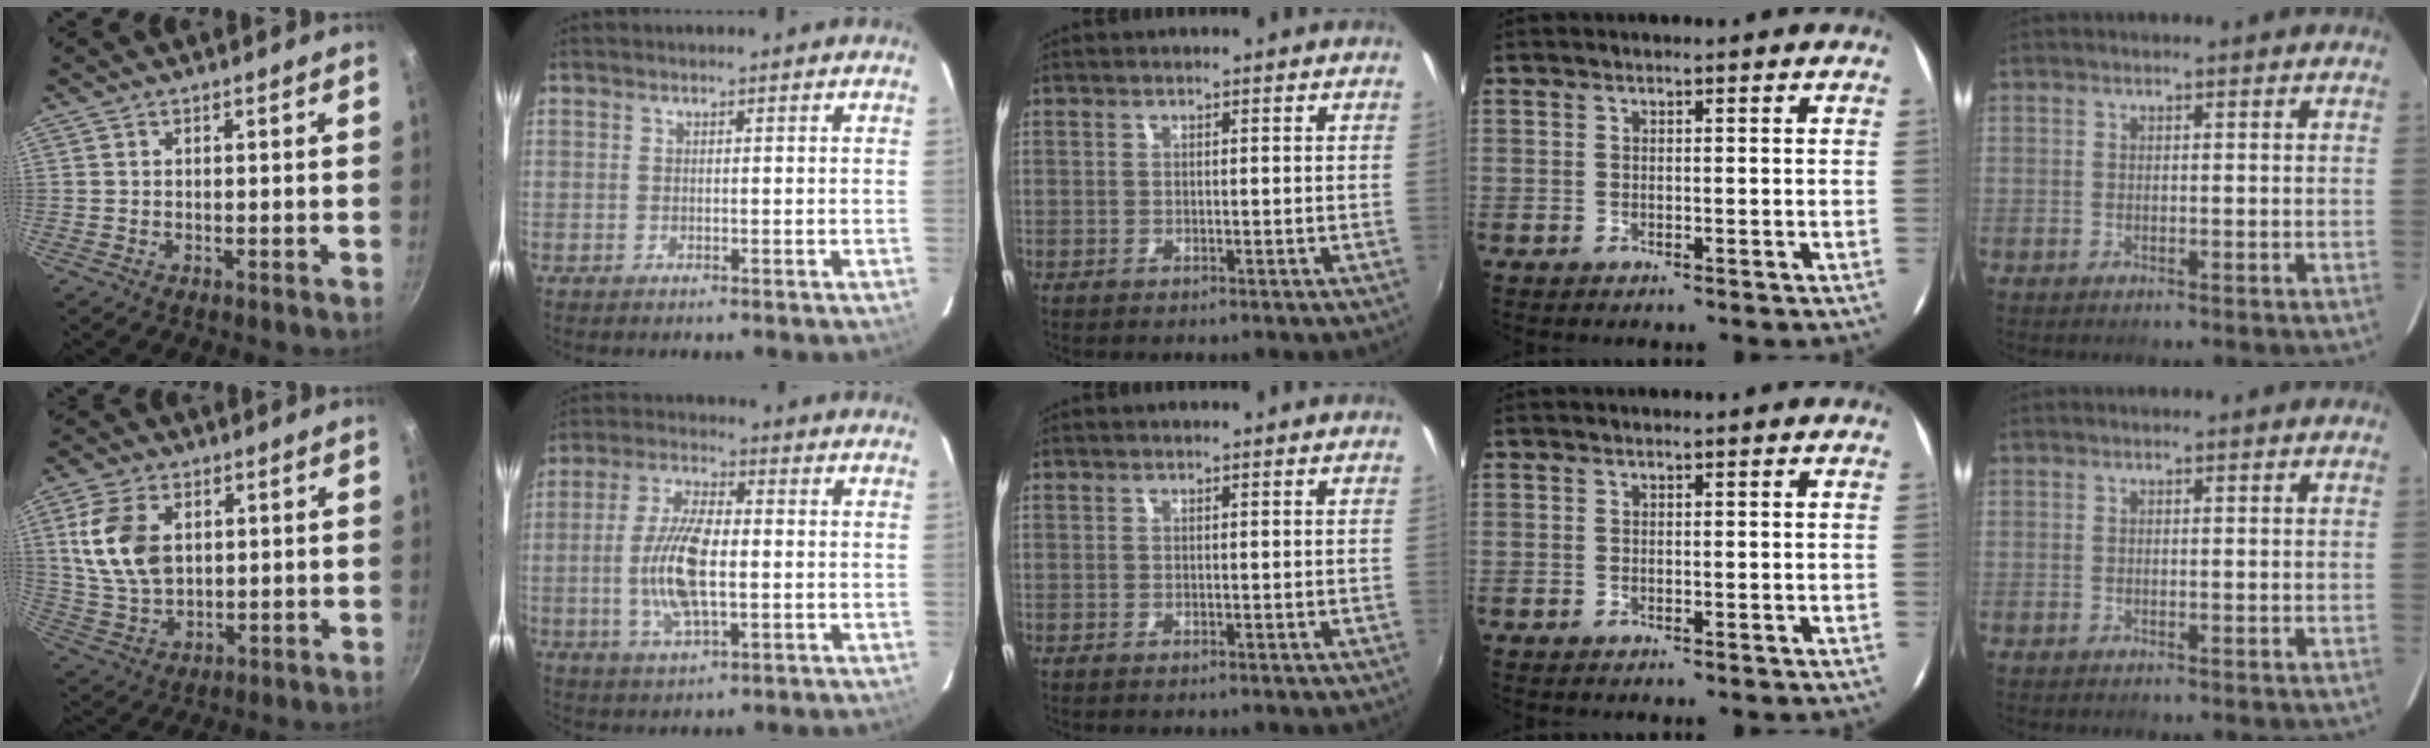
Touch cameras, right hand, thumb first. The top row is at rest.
{"thumb": {"total": 11.9, "force": [2.8, 7.8, 8.6], "torque": [-0.152, -0.014, 0.062]}, "index": {"total": 11.4, "force": [-1.3, 4.2, 10.6], "torque": [-0.214, 0.000, -0.024]}}